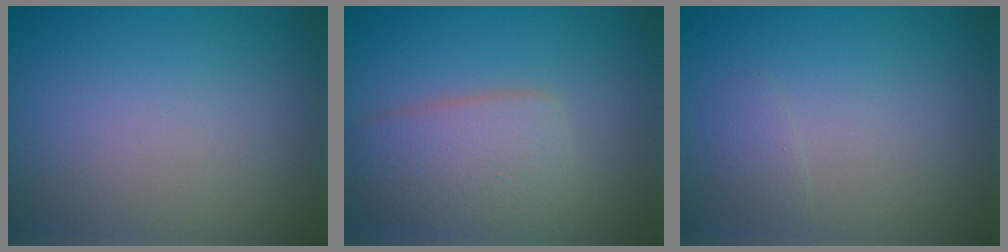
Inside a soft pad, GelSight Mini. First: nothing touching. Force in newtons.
{"total": 4.8, "press": 4.8, "slide": 0.2}
{"total": 0.9, "press": 0.9, "slide": 0.0}